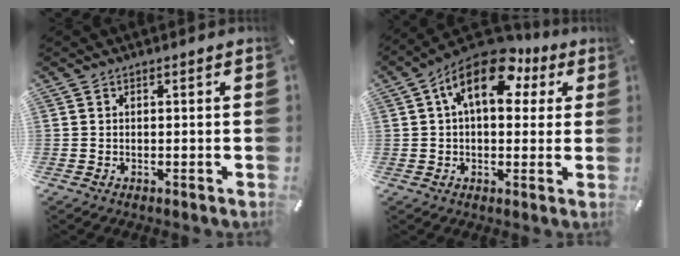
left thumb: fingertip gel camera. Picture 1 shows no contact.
{"total": 14.8, "force": [5.6, 8.1, 11.1], "torque": [-0.176, -0.009, 0.093]}